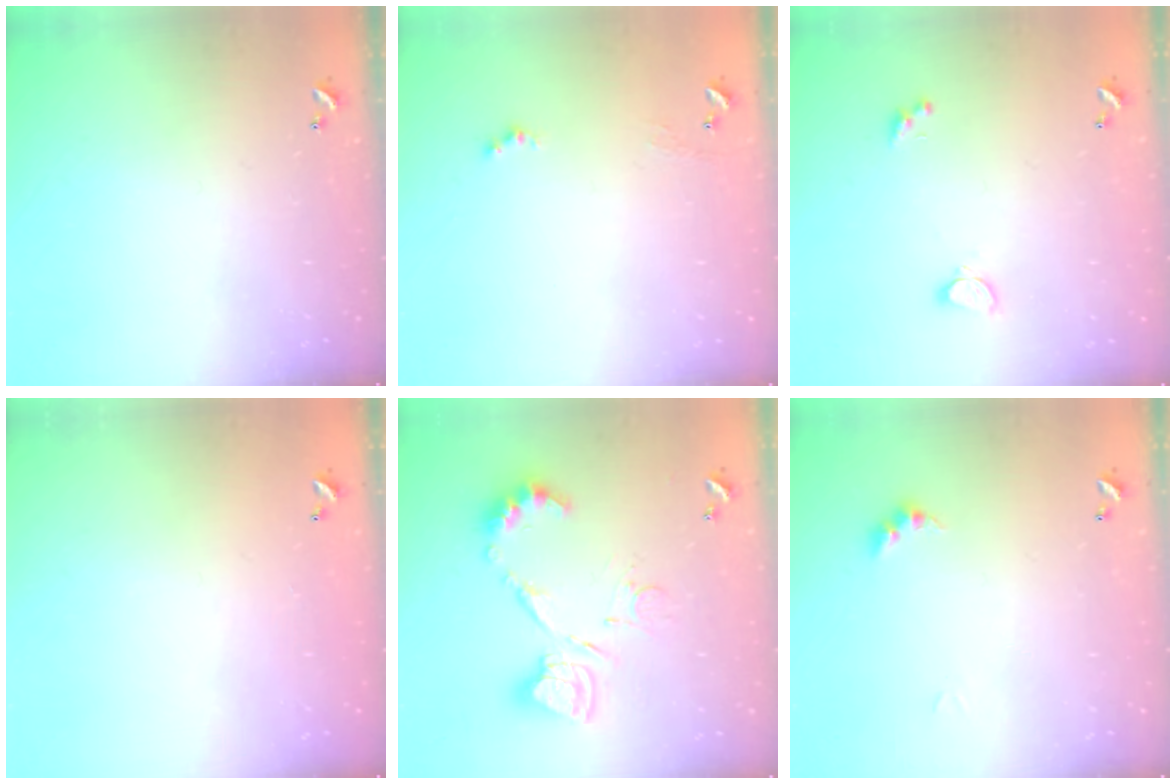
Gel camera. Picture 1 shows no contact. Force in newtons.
{"total": 1.0, "press": 0.9, "slide": 0.2}
{"total": 1.0, "press": 0.8, "slide": 0.6}
{"total": 2.8, "press": 2.8, "slide": 0.1}
{"total": 14.0, "press": 13.9, "slide": 1.4}
{"total": 2.8, "press": 2.8, "slide": 0.5}